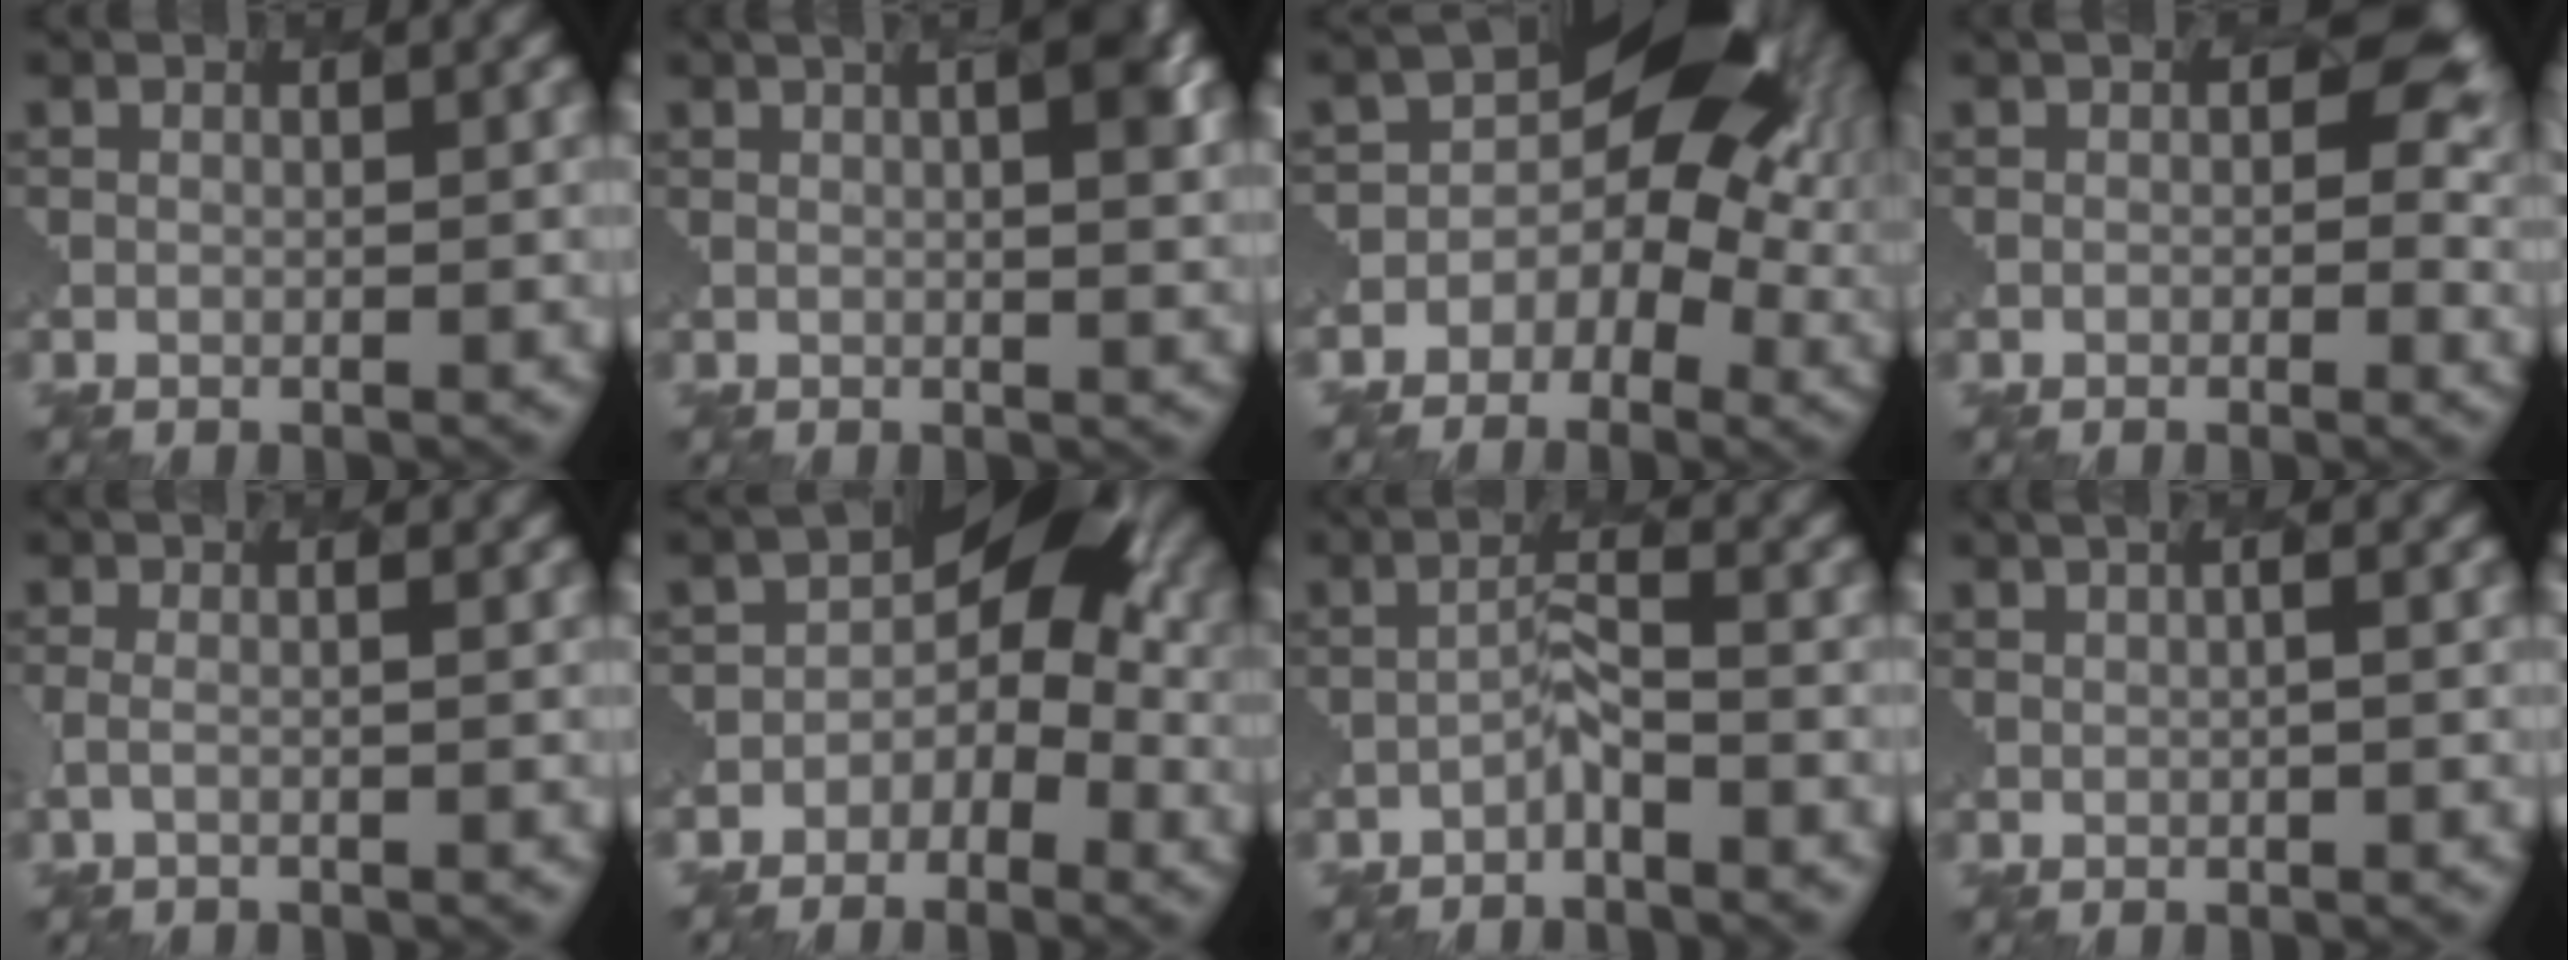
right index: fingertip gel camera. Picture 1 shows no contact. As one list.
[{"total": 4.3, "force": [3.0, 1.4, 2.7], "torque": [-0.003, 0.041, -0.006]}, {"total": 6.3, "force": [-0.6, 5.7, 2.4], "torque": [0.000, 0.021, -0.055]}, {"total": 3.1, "force": [1.5, 2.2, 1.7], "torque": [-0.033, 0.011, -0.006]}, {"total": 1.8, "force": [0.4, 0.8, 1.5], "torque": [-0.015, 0.015, -0.014]}, {"total": 3.0, "force": [-0.6, 3.0, 0.3], "torque": [0.012, 0.022, -0.049]}, {"total": 1.5, "force": [-1.3, -0.3, -0.6], "torque": [-0.030, 0.014, -0.051]}, {"total": 3.9, "force": [1.5, 1.9, 3.1], "torque": [-0.016, 0.033, -0.012]}]